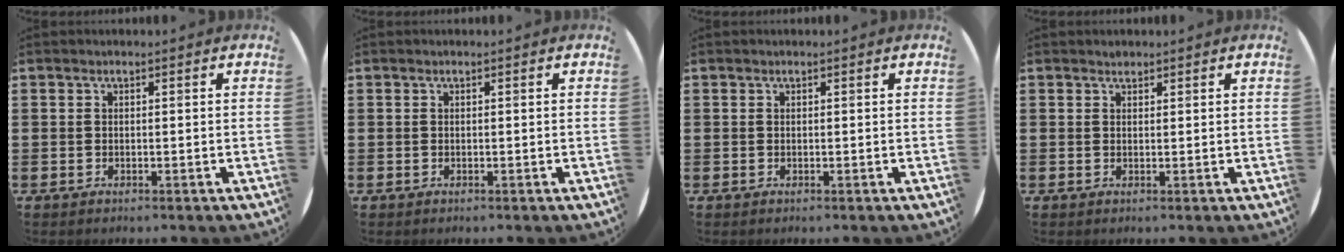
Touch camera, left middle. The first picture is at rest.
{"total": 0.0}
{"total": 0.0}
{"total": 0.7, "force": [0.7, 0.2, 0.0], "torque": [0.000, 0.003, 0.013]}